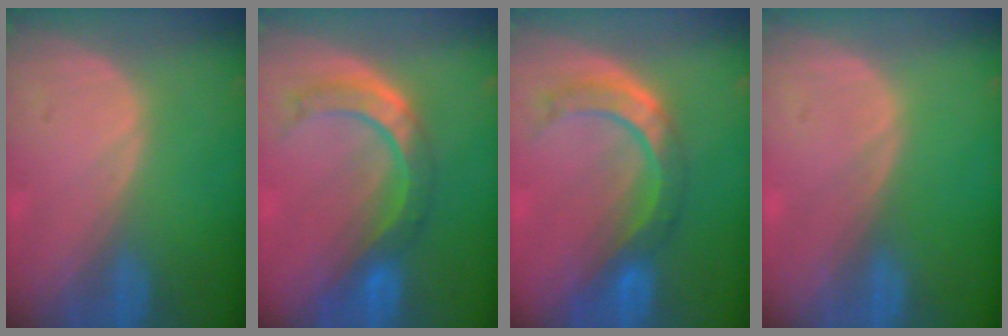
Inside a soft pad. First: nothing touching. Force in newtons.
{"total": 7.9, "press": 7.2, "slide": 3.3}
{"total": 7.9, "press": 7.2, "slide": 3.3}
{"total": 0.0}